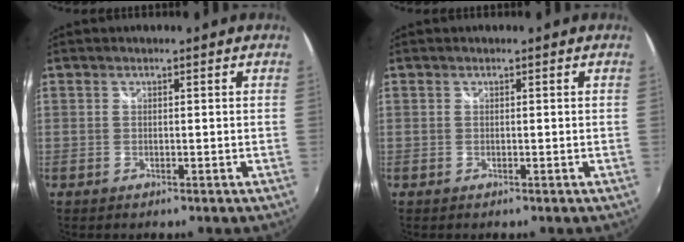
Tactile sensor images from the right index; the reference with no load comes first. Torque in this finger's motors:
{"motor_torque": [-0.04, 0.01, 0.12, 0.01]}